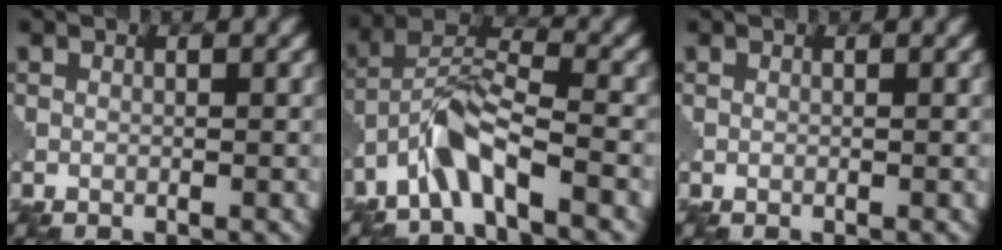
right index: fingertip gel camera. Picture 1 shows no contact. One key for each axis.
{"total": 5.1, "fx": -3.3, "fy": 1.1, "fz": 3.8, "tx": -0.076, "ty": 0.014, "tz": -0.069}
{"total": 0.0}